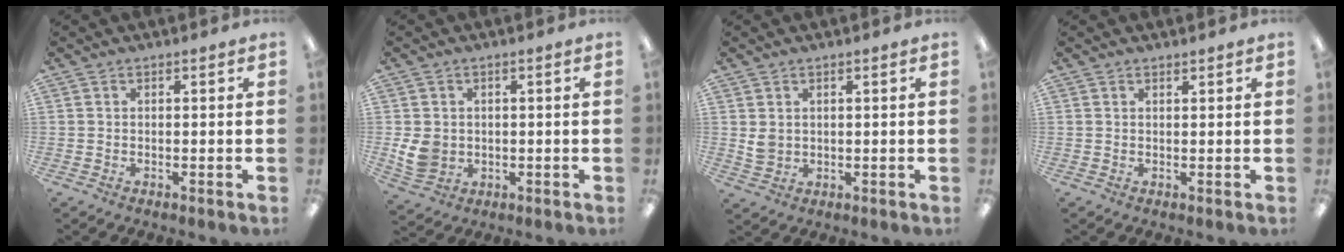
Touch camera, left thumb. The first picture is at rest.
{"total": 5.9, "force": [0.3, 5.2, 2.9], "torque": [-0.053, 0.003, 0.007]}
{"total": 3.3, "force": [1.3, 2.6, 1.6], "torque": [-0.024, 0.000, 0.024]}
{"total": 0.9, "force": [0.8, 0.2, 0.3], "torque": [-0.007, -0.001, 0.015]}